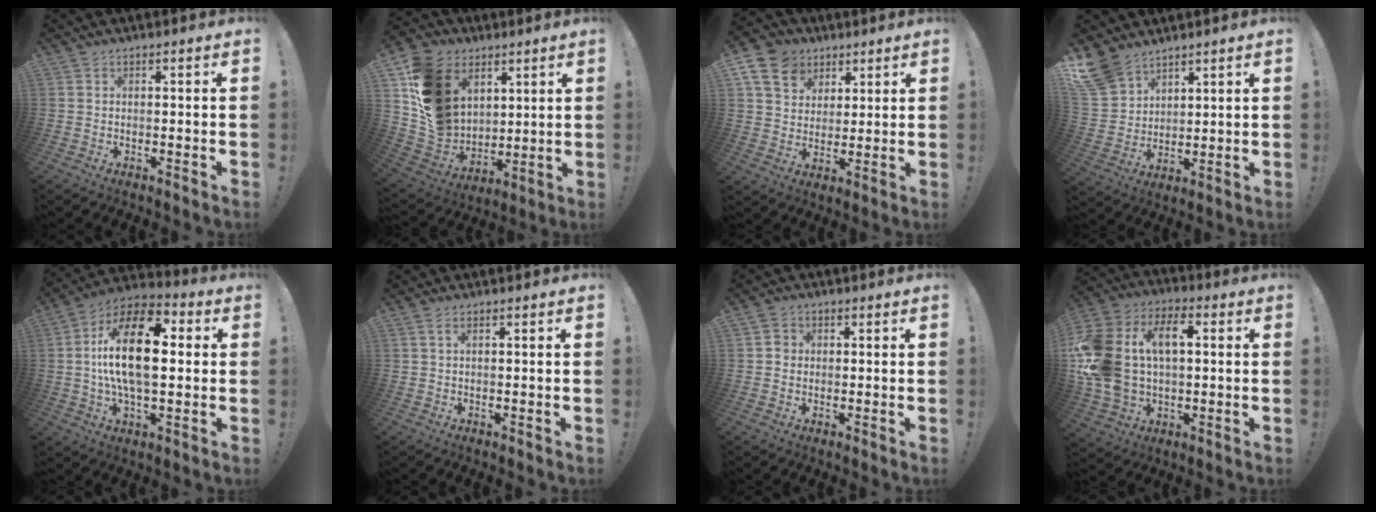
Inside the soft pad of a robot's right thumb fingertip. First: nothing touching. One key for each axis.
{"total": 18.5, "fx": 7.0, "fy": 14.5, "fz": 9.1, "tx": -0.168, "ty": -0.033, "tz": 0.149}
{"total": 12.3, "fx": 6.2, "fy": 9.6, "fz": 4.7, "tx": -0.071, "ty": -0.032, "tz": 0.124}
{"total": 10.7, "fx": 8.3, "fy": 6.0, "fz": 3.0, "tx": -0.070, "ty": -0.057, "tz": 0.167}
{"total": 20.7, "fx": 2.3, "fy": 9.9, "fz": 18.0, "tx": -0.317, "ty": 0.002, "tz": 0.025}
{"total": 1.4, "fx": 0.6, "fy": 0.2, "fz": 1.3, "tx": -0.027, "ty": 0.001, "tz": 0.010}
{"total": 2.9, "fx": 0.0, "fy": 2.8, "fz": 0.9, "tx": -0.004, "ty": 0.004, "tz": -0.002}
{"total": 21.9, "fx": 3.8, "fy": 14.9, "fz": 15.7, "tx": -0.317, "ty": -0.001, "tz": 0.071}